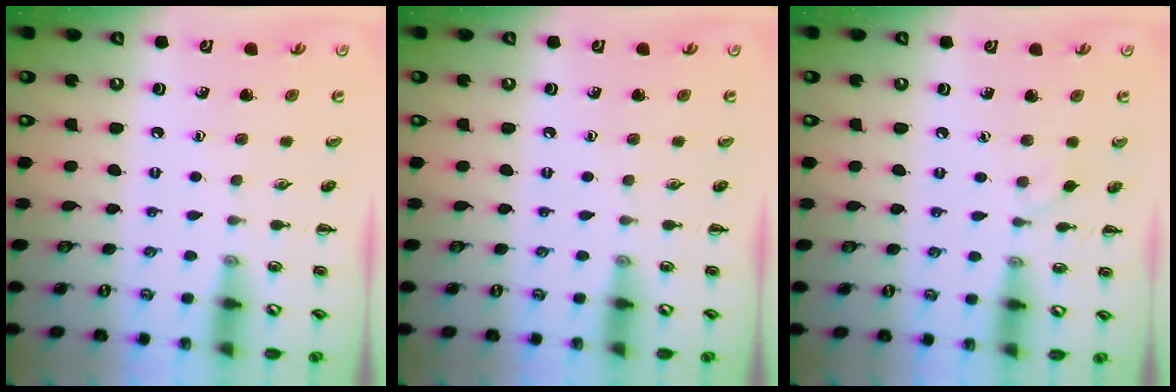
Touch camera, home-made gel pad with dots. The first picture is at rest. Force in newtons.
{"total": 0.0}
{"total": 2.9, "press": 2.6, "slide": 1.1}